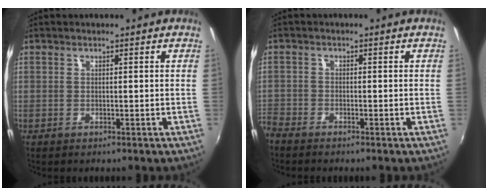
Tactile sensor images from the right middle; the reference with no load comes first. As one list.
[{"total": 3.0, "force": [-2.6, 1.2, 0.7], "torque": [-0.029, -0.010, -0.058]}]